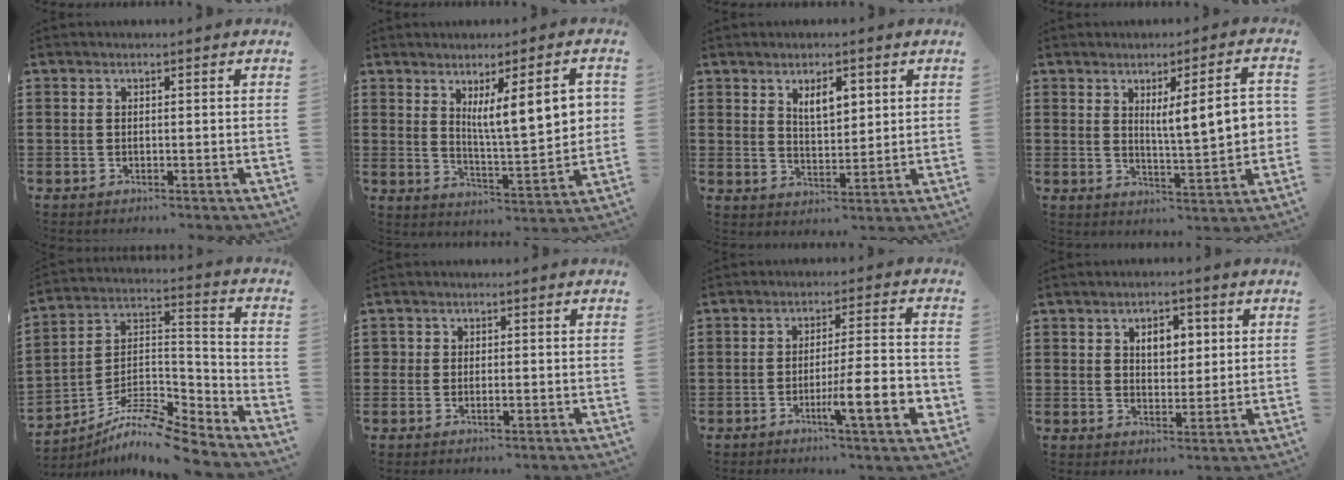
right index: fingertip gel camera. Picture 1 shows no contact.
{"total": 9.3, "force": [3.3, 2.1, 8.4], "torque": [-0.146, -0.003, 0.053]}
{"total": 4.4, "force": [2.2, 2.0, 3.2], "torque": [-0.054, 0.002, 0.035]}
{"total": 8.0, "force": [1.6, 1.5, 7.7], "torque": [-0.119, -0.006, 0.018]}
{"total": 9.6, "force": [-8.3, 2.0, 4.3], "torque": [-0.083, 0.016, -0.167]}
{"total": 1.2, "force": [-0.3, 0.8, 0.8], "torque": [-0.018, 0.001, -0.007]}
{"total": 10.1, "force": [-3.5, 1.2, 9.3], "torque": [-0.155, -0.005, -0.059]}
{"total": 4.5, "force": [1.4, 2.9, 3.2], "torque": [-0.048, 0.004, 0.016]}